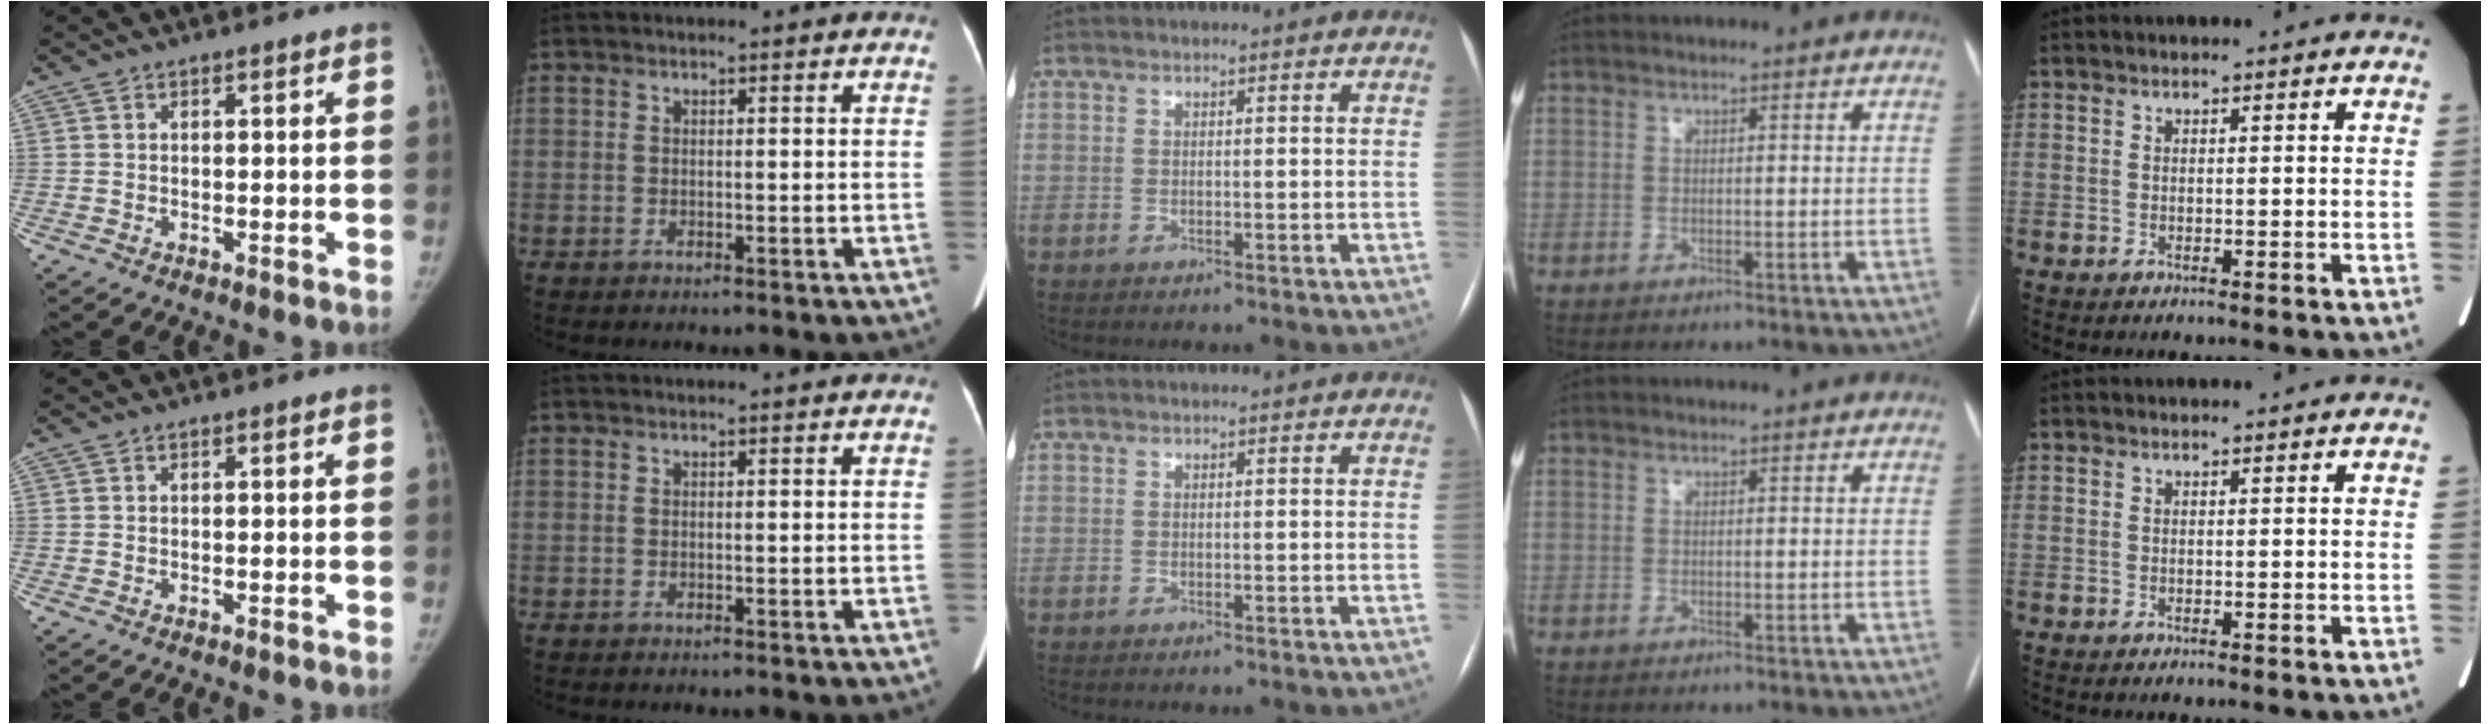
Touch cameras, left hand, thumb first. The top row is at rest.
{}